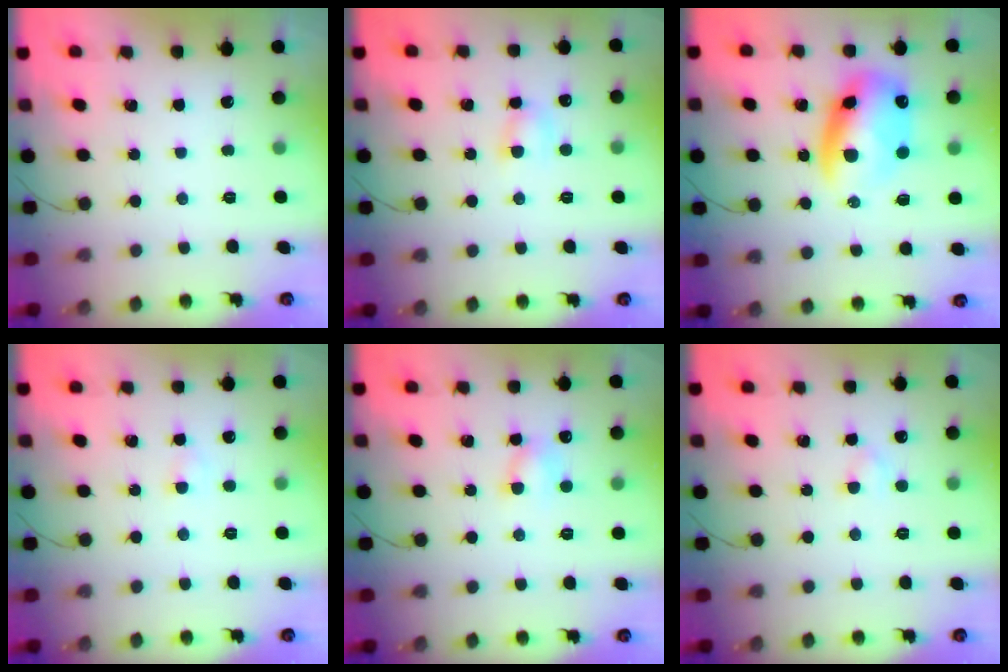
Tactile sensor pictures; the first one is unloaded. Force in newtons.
{"total": 3.9, "press": 3.8, "slide": 1.1}
{"total": 12.0, "press": 11.6, "slide": 3.2}
{"total": 2.2, "press": 2.1, "slide": 0.8}
{"total": 4.5, "press": 4.4, "slide": 0.9}
{"total": 2.6, "press": 2.4, "slide": 1.0}